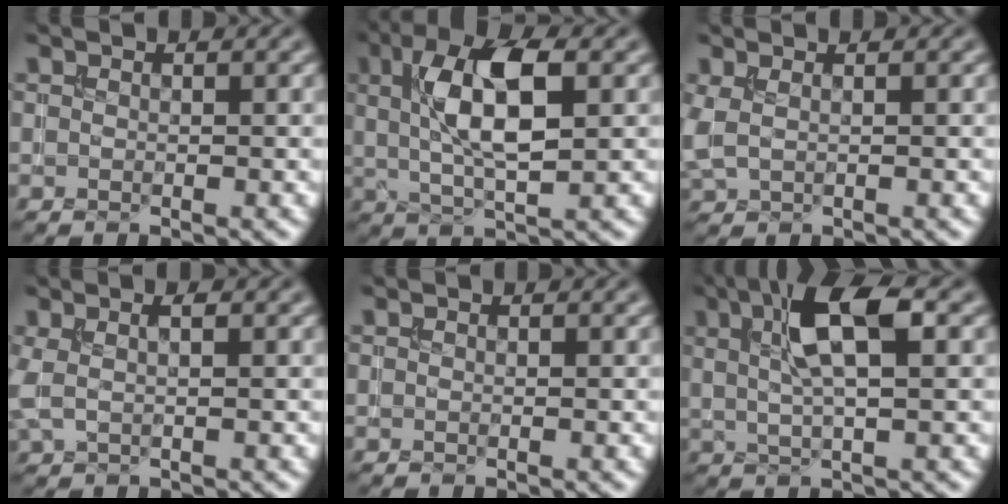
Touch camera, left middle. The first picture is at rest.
{"total": 7.8, "force": [1.8, 3.0, 7.0], "torque": [-0.125, 0.013, 0.030]}
{"total": 1.6, "force": [0.6, 0.8, 1.2], "torque": [-0.037, 0.002, 0.012]}
{"total": 2.0, "force": [0.5, 0.8, 1.8], "torque": [-0.041, 0.005, 0.006]}
{"total": 0.0}
{"total": 6.4, "force": [2.0, 1.9, 5.8], "torque": [-0.106, 0.009, 0.031]}